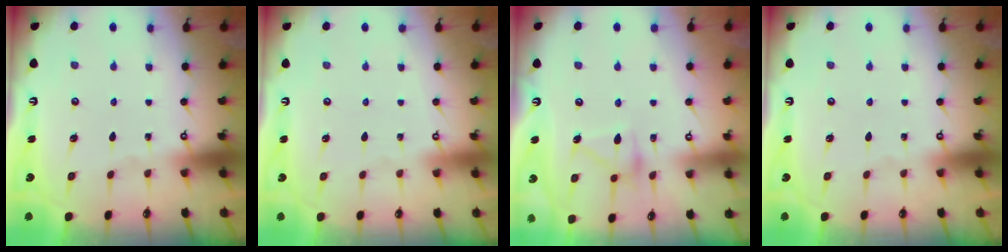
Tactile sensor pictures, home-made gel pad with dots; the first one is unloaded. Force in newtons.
{"total": 4.0, "press": 4.0, "slide": 0.1}
{"total": 12.9, "press": 12.9, "slide": 0.7}
{"total": 0.0}